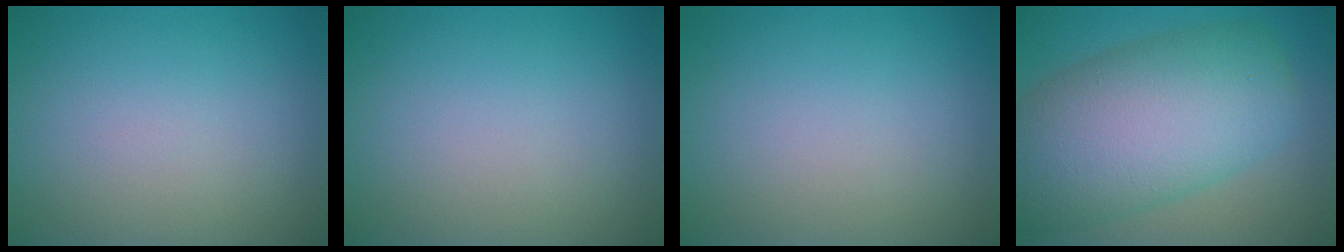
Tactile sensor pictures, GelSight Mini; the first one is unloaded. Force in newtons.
{"total": 0.0}
{"total": 0.0}
{"total": 11.0, "press": 11.0, "slide": 0.4}